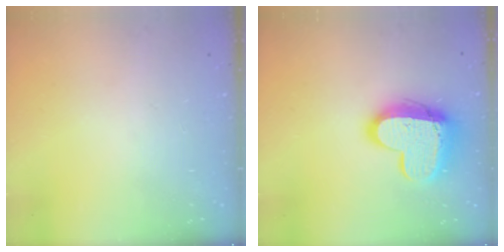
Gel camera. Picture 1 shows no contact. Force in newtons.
{"total": 16.9, "press": 16.8, "slide": 1.4}